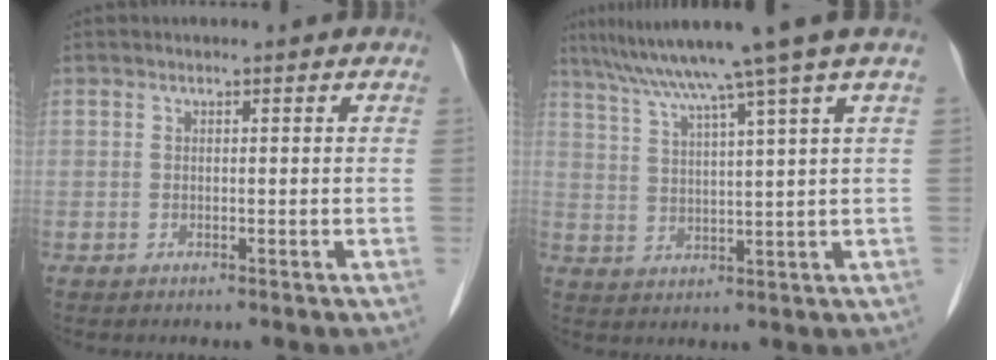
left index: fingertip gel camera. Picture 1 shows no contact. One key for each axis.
{"total": 11.9, "fx": 8.8, "fy": -2.8, "fz": 7.5, "tx": -0.120, "ty": 0.007, "tz": 0.135}